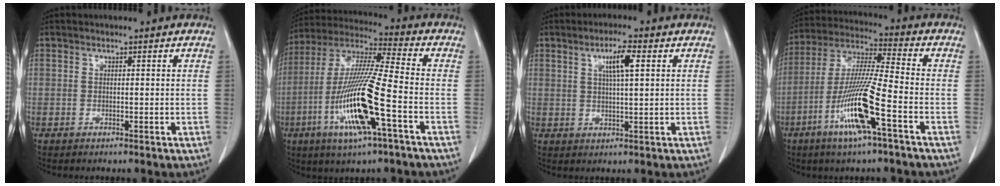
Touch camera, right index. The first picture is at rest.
{"total": 16.9, "force": [-5.7, 0.8, 15.9], "torque": [-0.329, -0.017, -0.110]}
{"total": 5.1, "force": [1.9, 0.5, 4.7], "torque": [-0.084, 0.001, 0.033]}
{"total": 13.7, "force": [-5.7, 0.1, 12.5], "torque": [-0.256, -0.012, -0.112]}